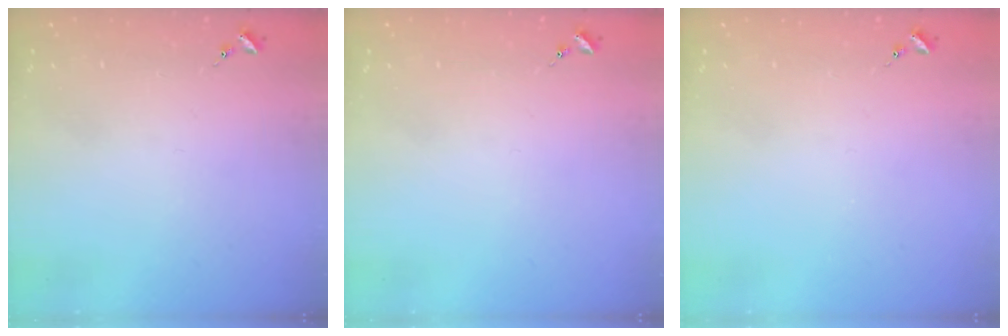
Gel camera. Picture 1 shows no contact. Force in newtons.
{"total": 0.0}
{"total": 0.0}